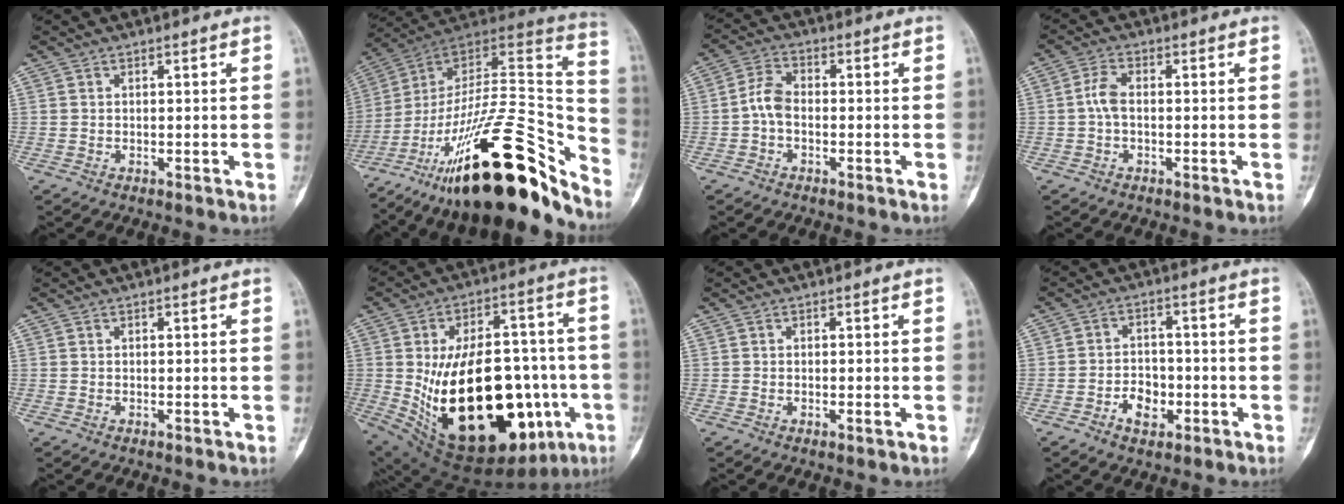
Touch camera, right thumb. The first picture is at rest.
{"total": 34.7, "force": [-22.3, 10.4, 24.4], "torque": [-0.307, 0.076, -0.351]}
{"total": 4.7, "force": [-1.1, 2.9, 3.6], "torque": [-0.067, 0.017, -0.030]}
{"total": 3.4, "force": [-0.4, 1.7, 2.9], "torque": [-0.063, 0.010, -0.013]}
{"total": 0.0}
{"total": 34.0, "force": [-7.2, 16.5, 28.9], "torque": [-0.457, -0.002, -0.080]}
{"total": 0.9, "force": [-0.2, 0.2, 0.9], "torque": [-0.014, 0.000, -0.003]}
{"total": 5.6, "force": [-2.4, 3.9, 3.2], "torque": [-0.030, 0.021, -0.040]}